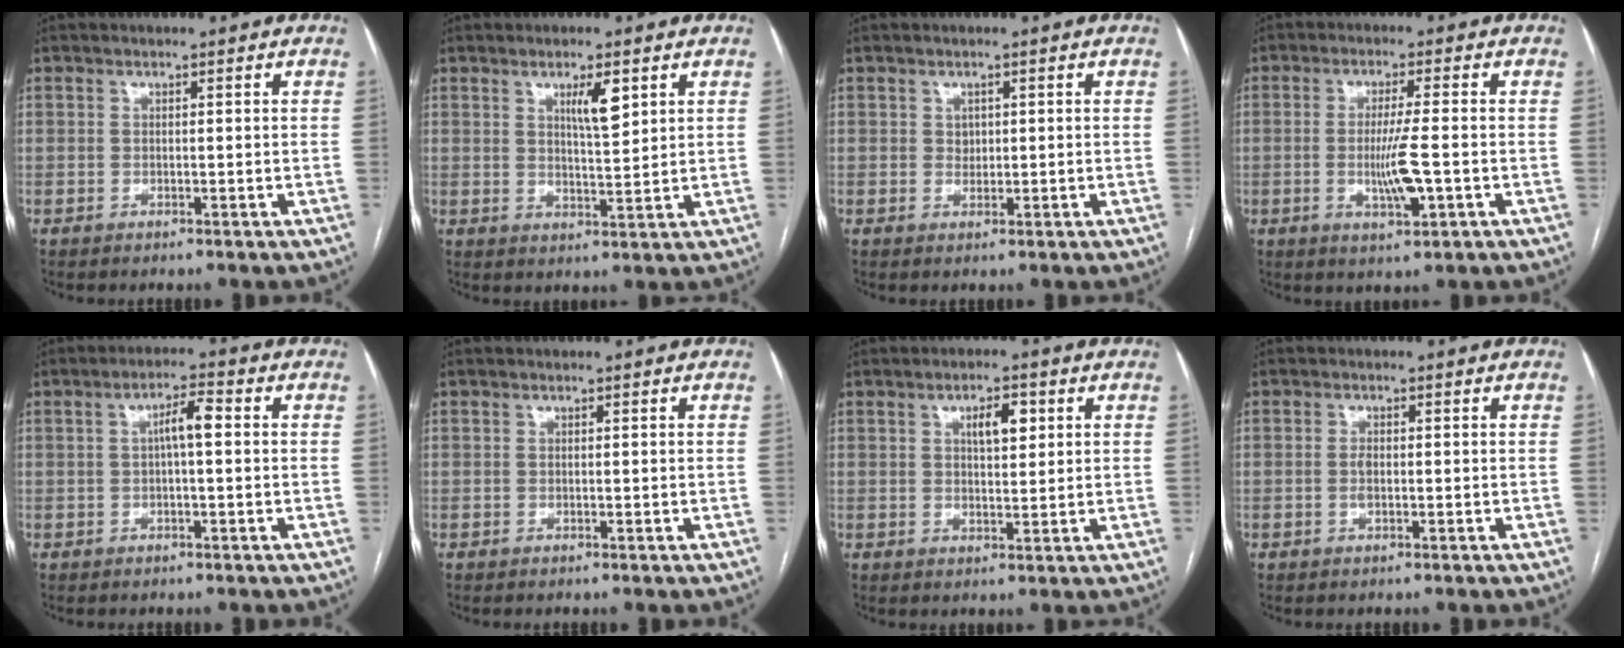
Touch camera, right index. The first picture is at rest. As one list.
[{"total": 4.6, "force": [2.3, 0.8, 4.0], "torque": [-0.070, -0.002, 0.040]}, {"total": 1.1, "force": [0.3, 1.0, 0.5], "torque": [-0.006, 0.000, 0.006]}, {"total": 6.2, "force": [-1.4, 0.3, 6.1], "torque": [-0.114, -0.013, -0.022]}, {"total": 3.9, "force": [0.3, 0.6, 3.8], "torque": [-0.066, 0.011, 0.004]}, {"total": 0.0}, {"total": 4.3, "force": [1.6, 1.6, 3.7], "torque": [-0.061, 0.005, 0.026]}, {"total": 1.3, "force": [-0.3, 0.5, 1.1], "torque": [-0.023, 0.002, -0.006]}]